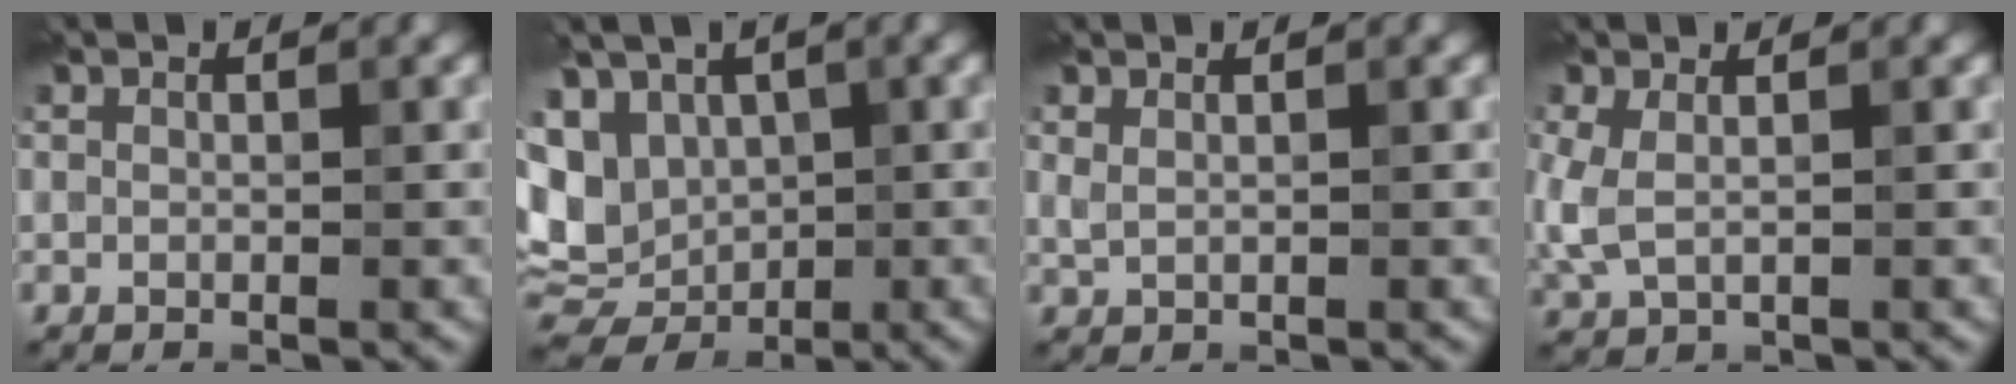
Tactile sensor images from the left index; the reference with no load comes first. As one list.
[{"total": 9.5, "force": [0.7, 7.4, 5.9], "torque": [-0.112, -0.002, 0.025]}, {"total": 0.8, "force": [0.4, 0.3, 0.5], "torque": [-0.018, -0.003, 0.014]}, {"total": 2.6, "force": [0.0, 1.4, 2.2], "torque": [-0.070, -0.004, 0.003]}]